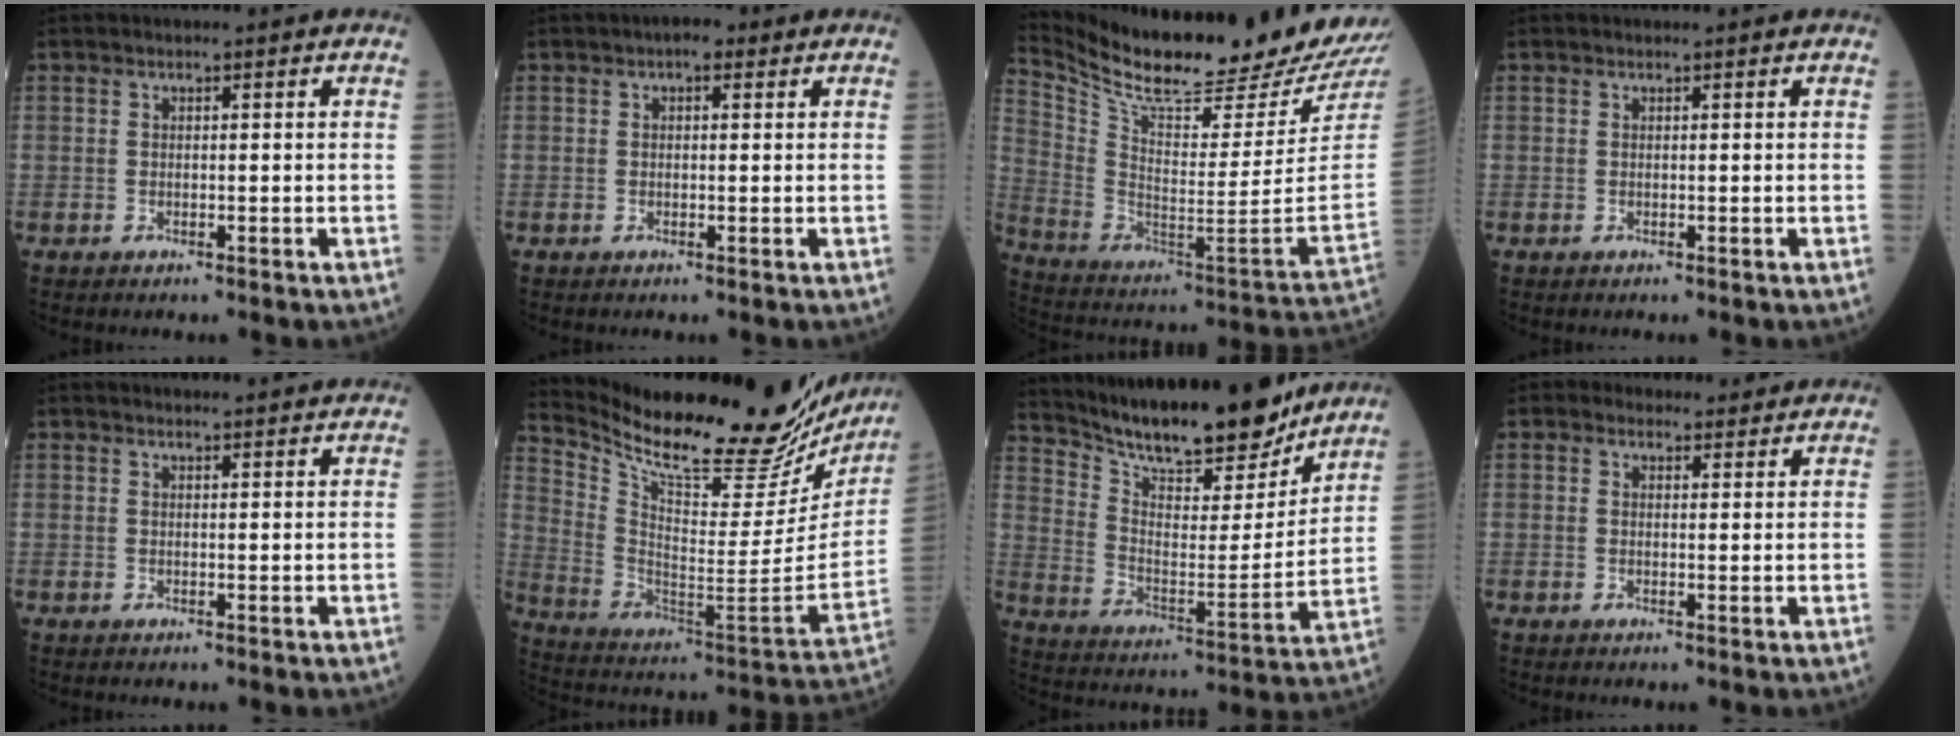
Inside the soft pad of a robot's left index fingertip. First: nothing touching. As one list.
[{"total": 2.1, "force": [1.1, 1.0, 1.5], "torque": [-0.017, 0.007, 0.008]}, {"total": 25.9, "force": [24.0, 0.2, 9.9], "torque": [-0.194, -0.109, 0.357]}, {"total": 1.0, "force": [0.9, 0.1, 0.2], "torque": [-0.006, 0.005, 0.010]}, {"total": 6.3, "force": [6.1, 0.7, 1.5], "torque": [-0.012, 0.014, 0.057]}, {"total": 30.7, "force": [26.5, 6.2, 14.1], "torque": [-0.245, -0.085, 0.371]}, {"total": 21.2, "force": [18.8, 4.1, 8.8], "torque": [-0.149, -0.022, 0.287]}, {"total": 4.1, "force": [3.6, 1.9, 0.2], "torque": [0.007, 0.006, 0.037]}]